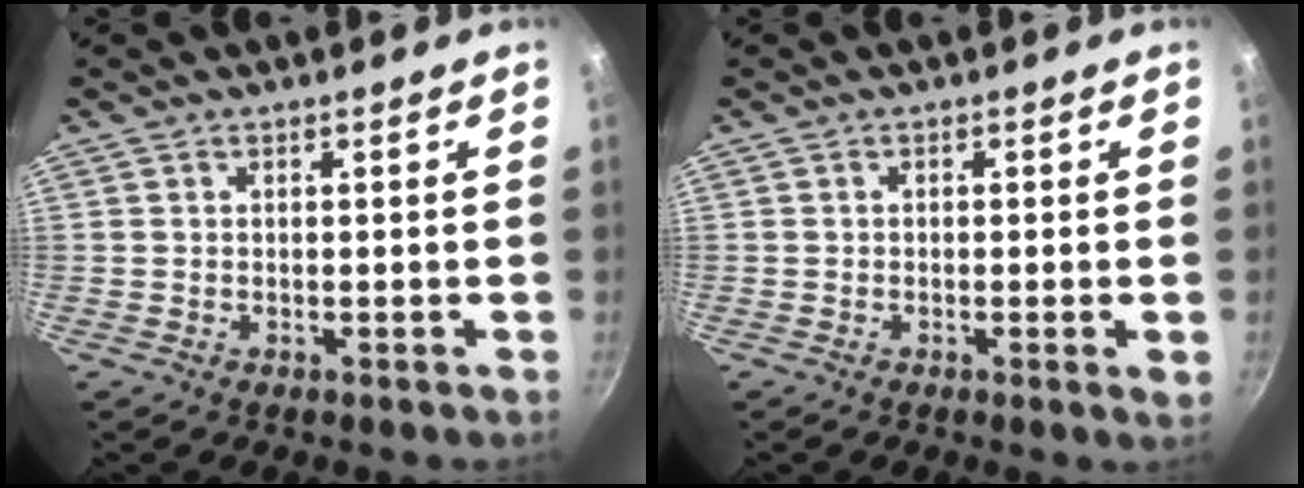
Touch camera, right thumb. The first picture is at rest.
{"total": 1.8, "force": [-0.4, 0.1, 1.8], "torque": [-0.028, -0.005, -0.009]}